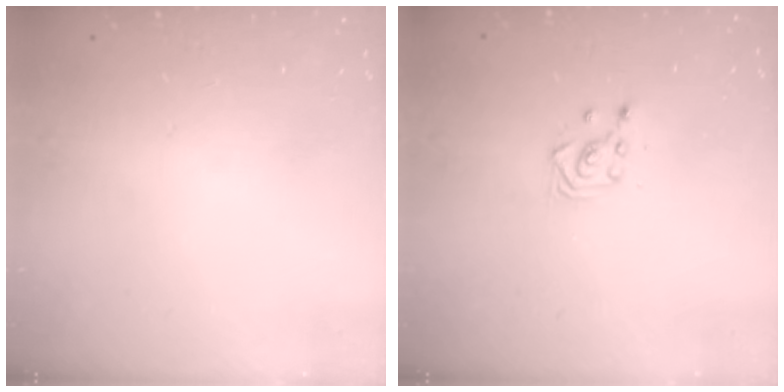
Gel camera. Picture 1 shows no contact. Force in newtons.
{"total": 3.0, "press": 3.0, "slide": 0.5}